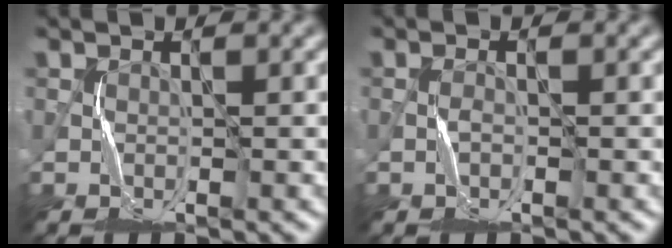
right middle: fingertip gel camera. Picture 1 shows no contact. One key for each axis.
{"total": 0.6, "fx": -0.4, "fy": 0.1, "fz": 0.5, "tx": -0.013, "ty": 0.003, "tz": -0.011}